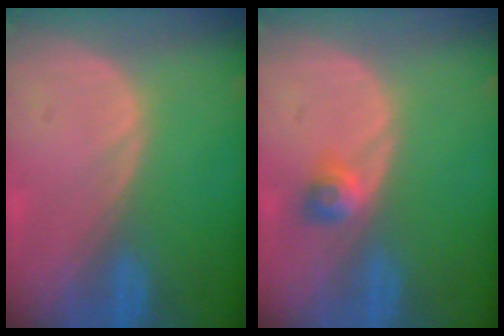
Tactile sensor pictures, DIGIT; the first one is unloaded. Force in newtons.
{"total": 2.5, "press": 2.2, "slide": 1.3}